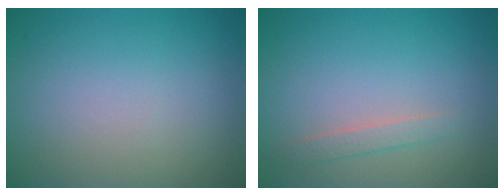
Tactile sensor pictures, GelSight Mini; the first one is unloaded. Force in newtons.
{"total": 1.3, "press": 1.3, "slide": 0.1}